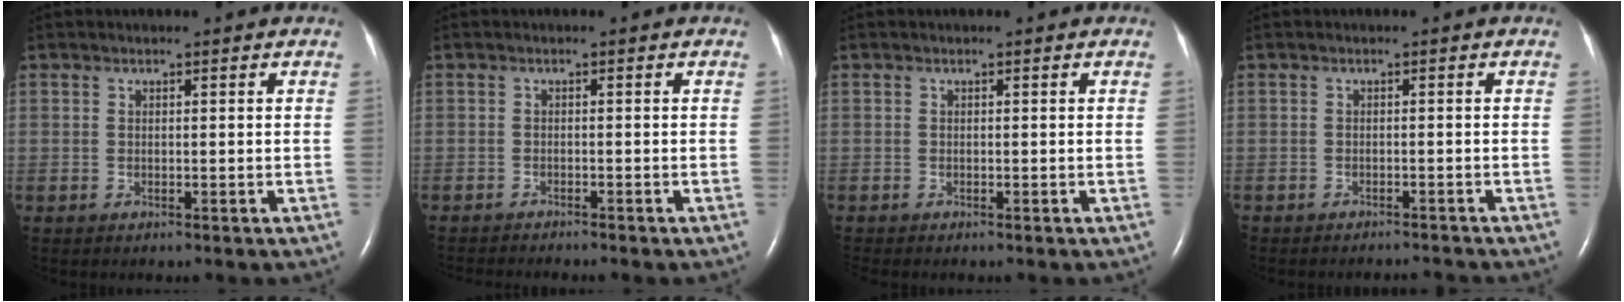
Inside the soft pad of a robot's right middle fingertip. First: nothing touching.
{"total": 5.1, "force": [-4.7, 0.0, 1.9], "torque": [-0.020, -0.010, -0.067]}
{"total": 0.5, "force": [-0.5, -0.1, 0.1], "torque": [-0.004, -0.001, -0.012]}
{"total": 2.8, "force": [-2.8, 0.1, 0.0], "torque": [0.003, -0.009, -0.040]}